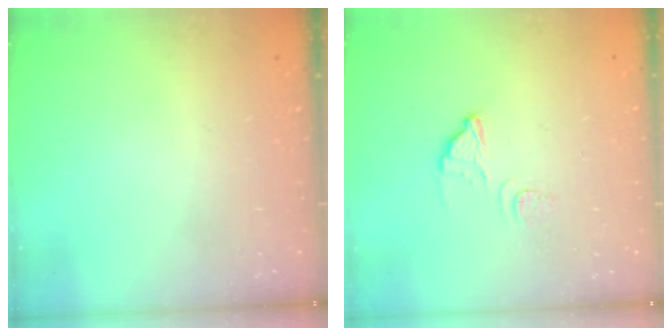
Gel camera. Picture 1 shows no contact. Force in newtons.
{"total": 2.5, "press": 2.5, "slide": 0.2}